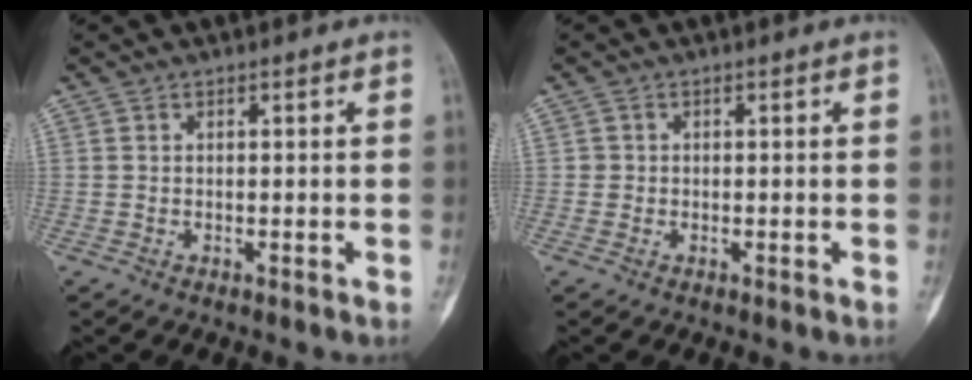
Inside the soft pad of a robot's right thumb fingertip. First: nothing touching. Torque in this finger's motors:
{"motor_torque": [0.29, 0.55, 0.08, 0.10, -0.11]}